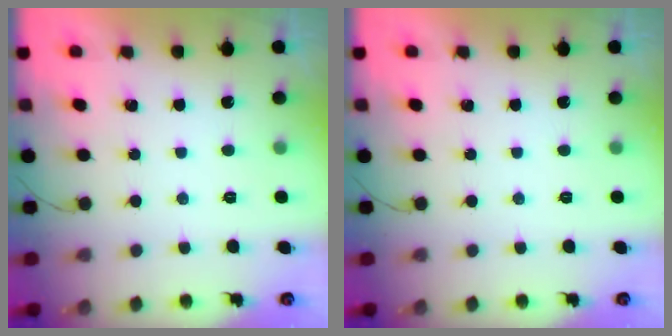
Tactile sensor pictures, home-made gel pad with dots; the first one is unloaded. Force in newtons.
{"total": 0.0}